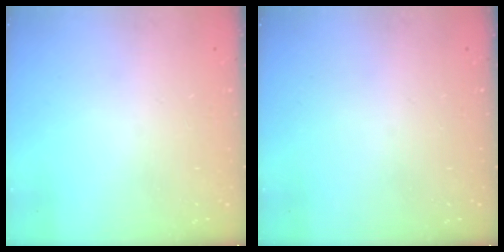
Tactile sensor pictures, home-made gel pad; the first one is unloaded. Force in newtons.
{"total": 0.0}